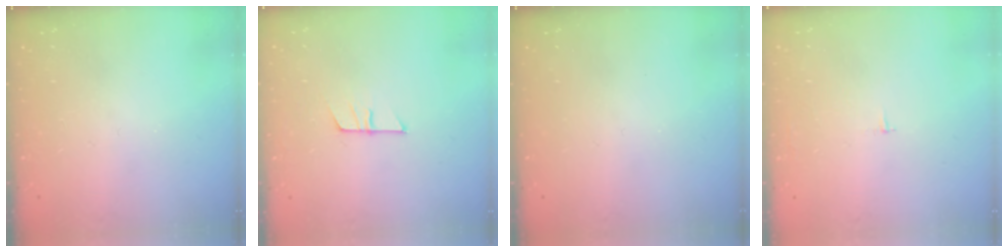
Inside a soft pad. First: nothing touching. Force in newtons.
{"total": 7.1, "press": 7.1, "slide": 0.6}
{"total": 0.0}
{"total": 2.1, "press": 2.1, "slide": 0.2}